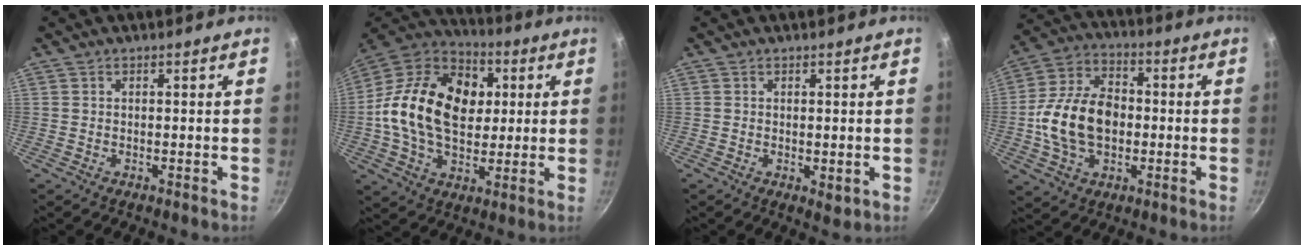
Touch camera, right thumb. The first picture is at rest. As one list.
[{"total": 23.3, "force": [2.5, 16.2, 16.6], "torque": [-0.258, 0.020, 0.032]}, {"total": 2.0, "force": [0.0, 1.0, 1.8], "torque": [-0.024, -0.009, 0.001]}, {"total": 15.8, "force": [-1.3, 10.9, 11.5], "torque": [-0.186, 0.027, -0.033]}]